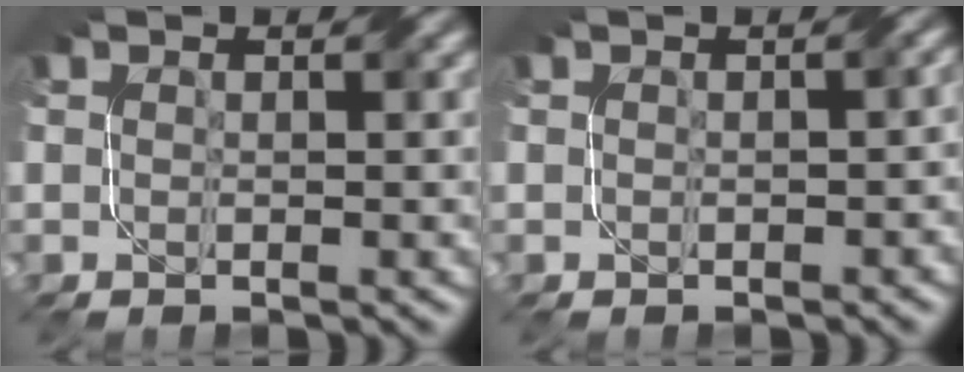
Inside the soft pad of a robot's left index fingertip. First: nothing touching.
{"total": 1.1, "force": [-0.1, 0.5, 1.0], "torque": [-0.012, -0.001, -0.001]}